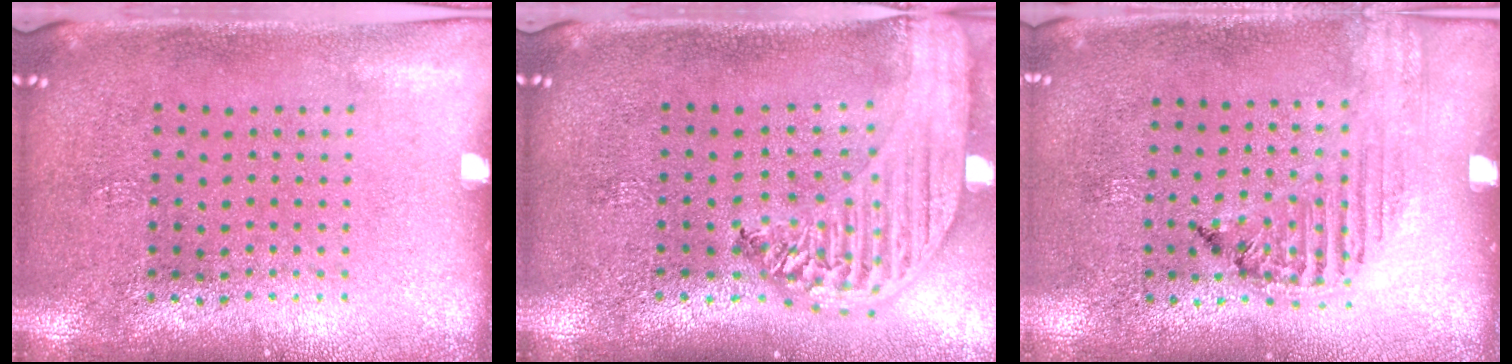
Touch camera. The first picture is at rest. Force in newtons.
{"total": 2.8, "press": 2.2, "slide": 1.6}
{"total": 1.3, "press": 1.3, "slide": 0.2}